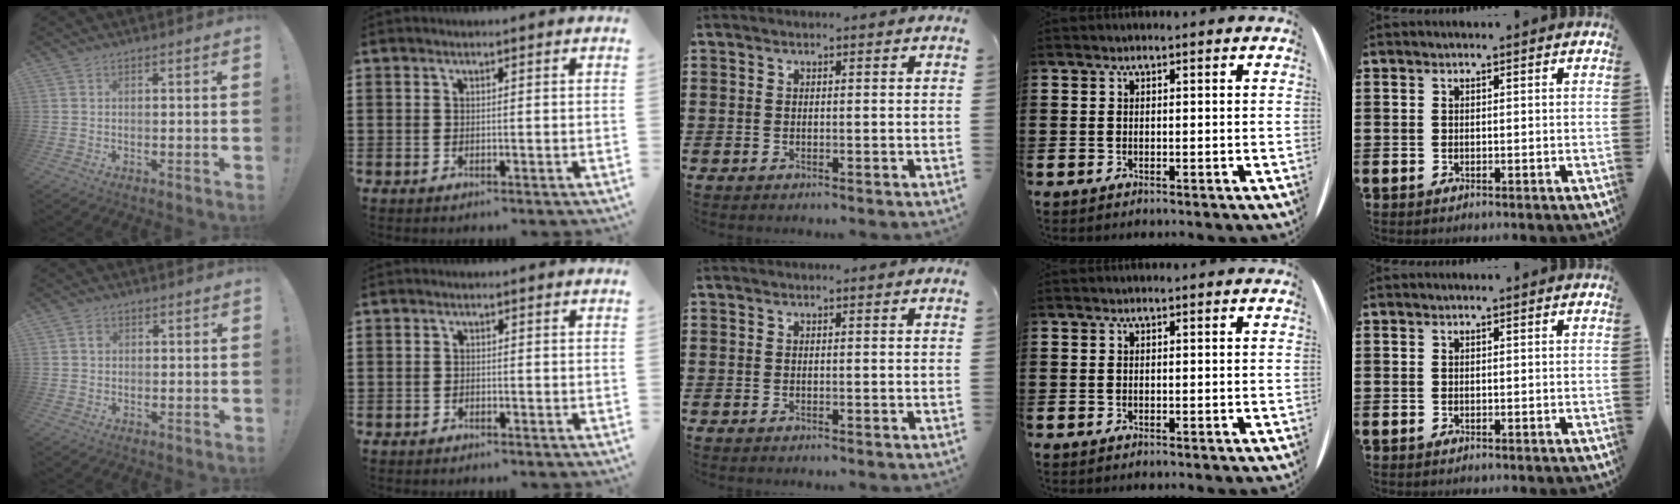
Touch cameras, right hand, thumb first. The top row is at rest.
{"thumb": {"total": 1.8, "force": [0.1, 1.6, 0.6], "torque": [0.000, 0.000, -0.001]}, "index": {"total": 0.7, "force": [-0.5, 0.4, 0.1], "torque": [-0.002, 0.000, -0.012]}}